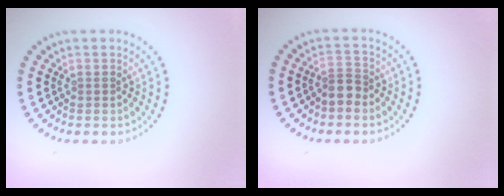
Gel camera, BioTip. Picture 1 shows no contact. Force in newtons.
{"total": 2.0, "press": 1.7, "slide": 1.0}